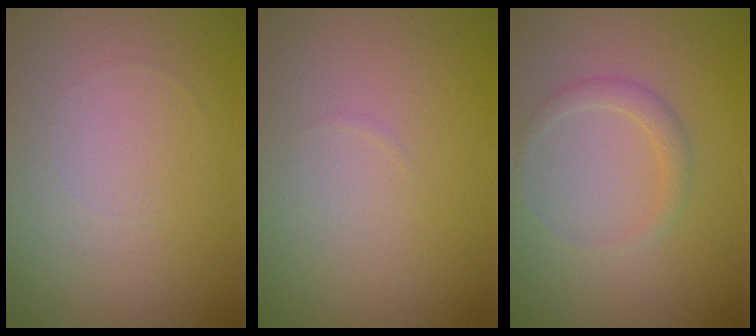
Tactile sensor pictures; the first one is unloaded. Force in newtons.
{"total": 0.0}
{"total": 1.5, "press": 1.5, "slide": 0.1}